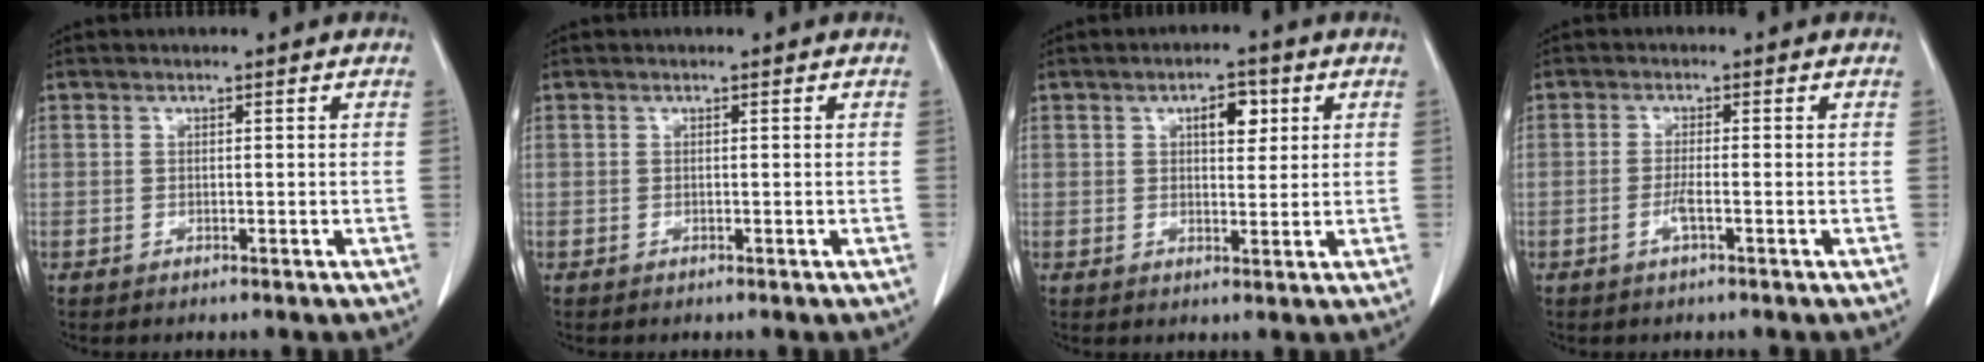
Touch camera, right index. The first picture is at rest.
{"total": 0.0}
{"total": 4.4, "force": [1.7, 2.0, 3.5], "torque": [-0.052, 0.005, 0.025]}
{"total": 1.9, "force": [-0.8, 0.1, 1.8], "torque": [-0.038, -0.001, -0.017]}